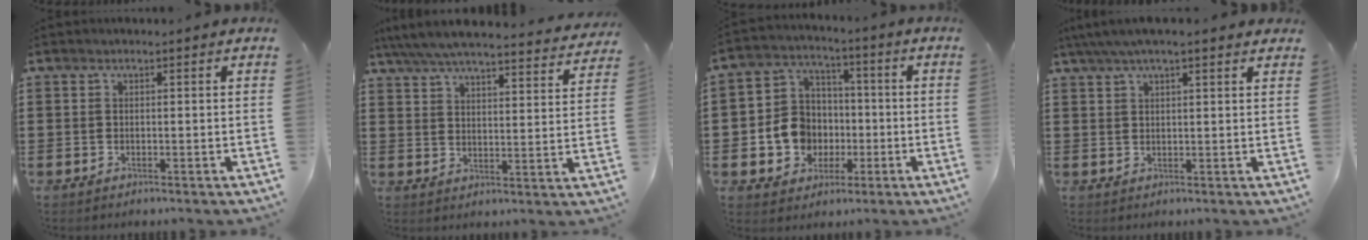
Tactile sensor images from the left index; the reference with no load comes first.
{"total": 6.1, "force": [5.7, 0.2, 2.1], "torque": [-0.066, -0.034, 0.098]}
{"total": 8.9, "force": [-1.4, 8.2, 3.1], "torque": [-0.099, 0.019, -0.020]}
{"total": 4.0, "force": [3.0, 0.6, 2.7], "torque": [-0.057, 0.002, 0.053]}